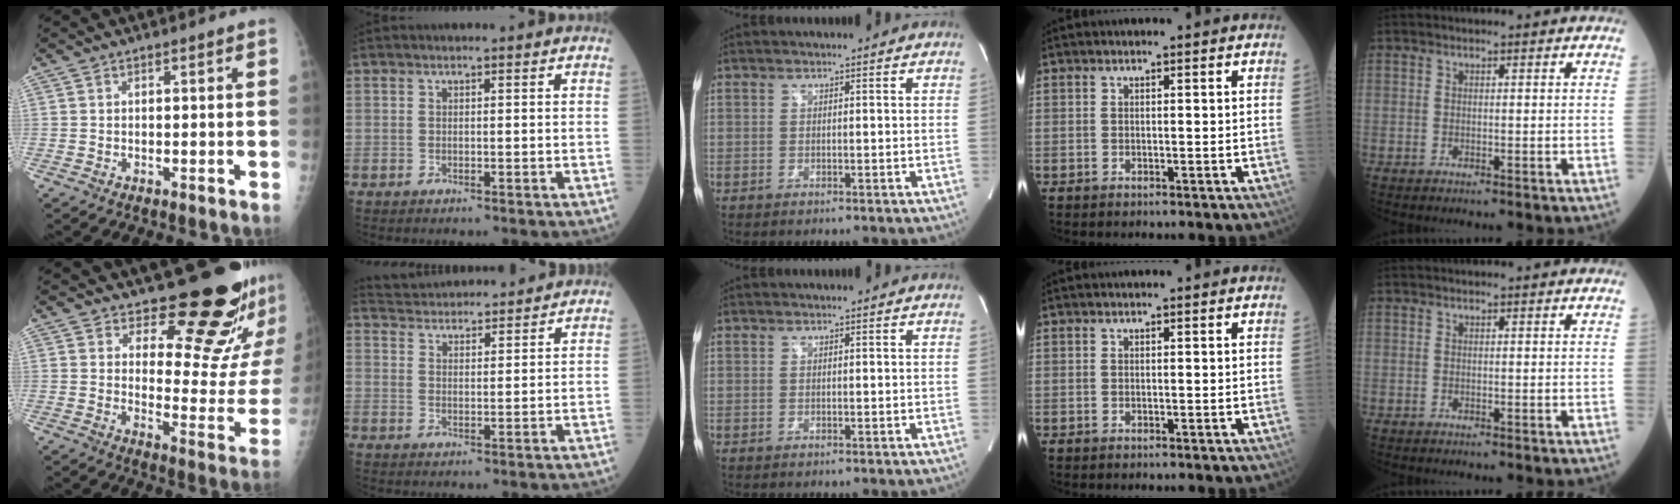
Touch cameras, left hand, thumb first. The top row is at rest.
{"thumb": {"total": 18.3, "force": [16.0, 5.7, 6.8], "torque": [-0.034, -0.150, 0.196]}, "index": {"total": 12.8, "force": [12.3, 2.0, 3.0], "torque": [-0.047, 0.032, 0.184]}}